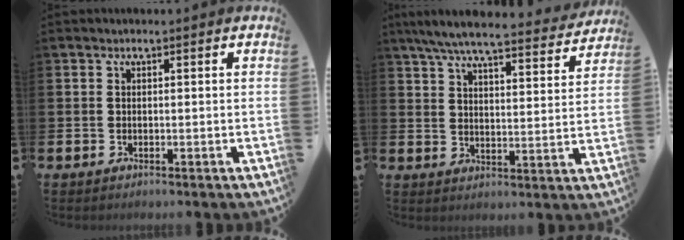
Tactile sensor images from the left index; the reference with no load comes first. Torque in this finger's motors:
{"motor_torque": [1.07, -1.07, 1.05, 0.21]}